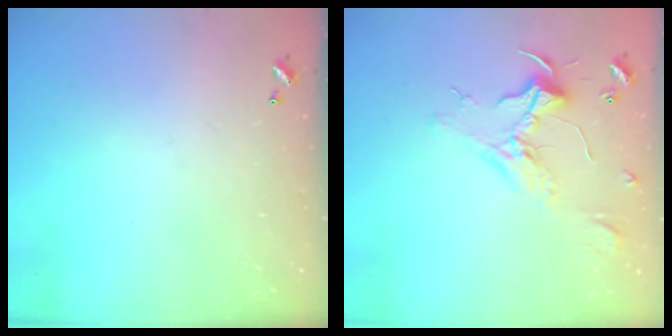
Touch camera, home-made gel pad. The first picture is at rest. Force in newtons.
{"total": 2.3, "press": 2.2, "slide": 0.8}